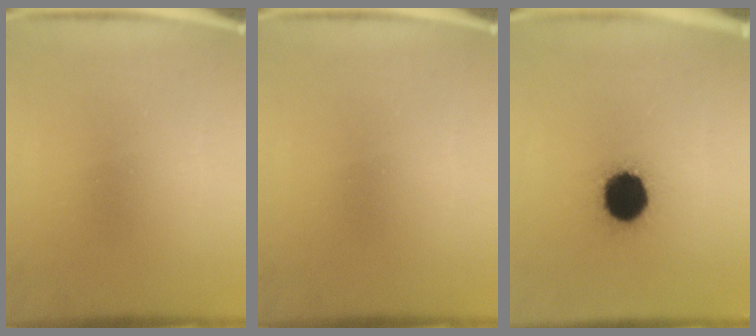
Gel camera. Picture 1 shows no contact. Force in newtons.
{"total": 0.0}
{"total": 15.3}